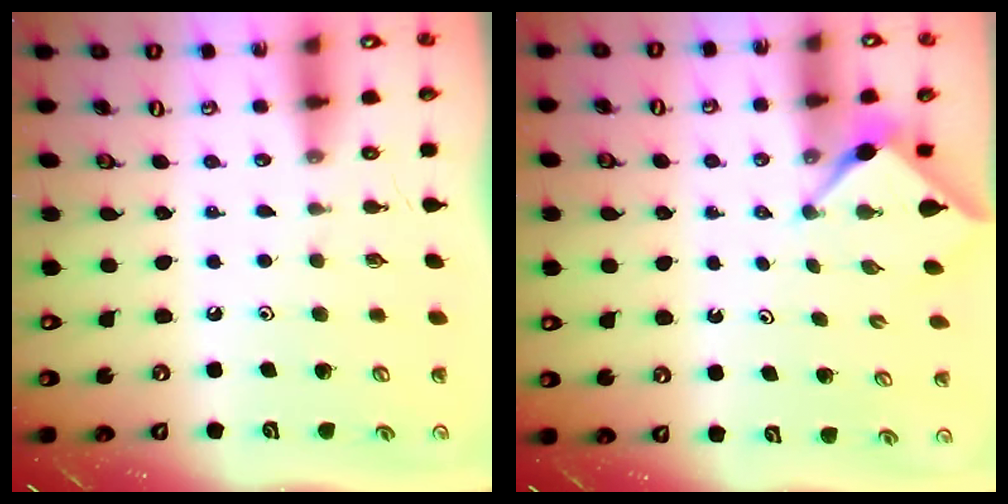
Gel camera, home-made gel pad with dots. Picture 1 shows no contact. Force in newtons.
{"total": 2.9, "press": 2.9, "slide": 0.4}